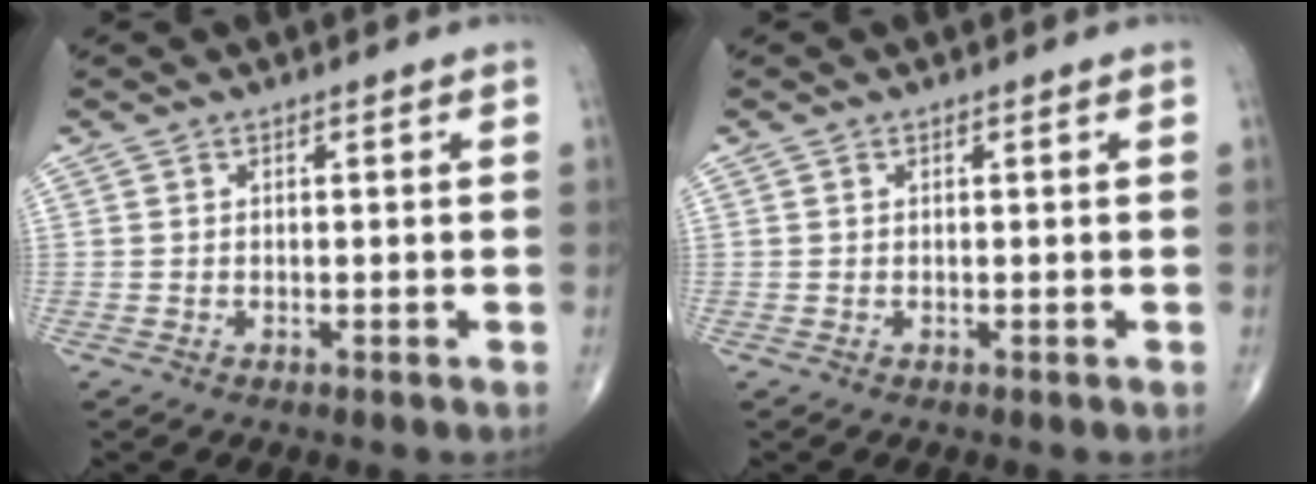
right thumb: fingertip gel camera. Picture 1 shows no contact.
{"total": 0.0}